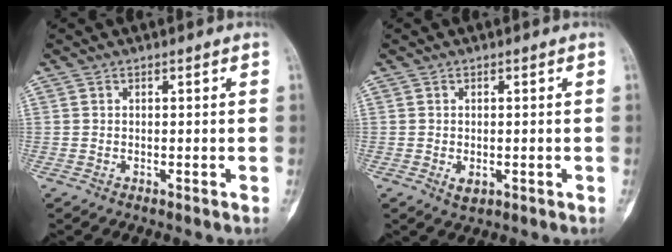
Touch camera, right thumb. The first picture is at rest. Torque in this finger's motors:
{"motor_torque": [0.40, 0.38, 0.38, -0.02, 0.19]}